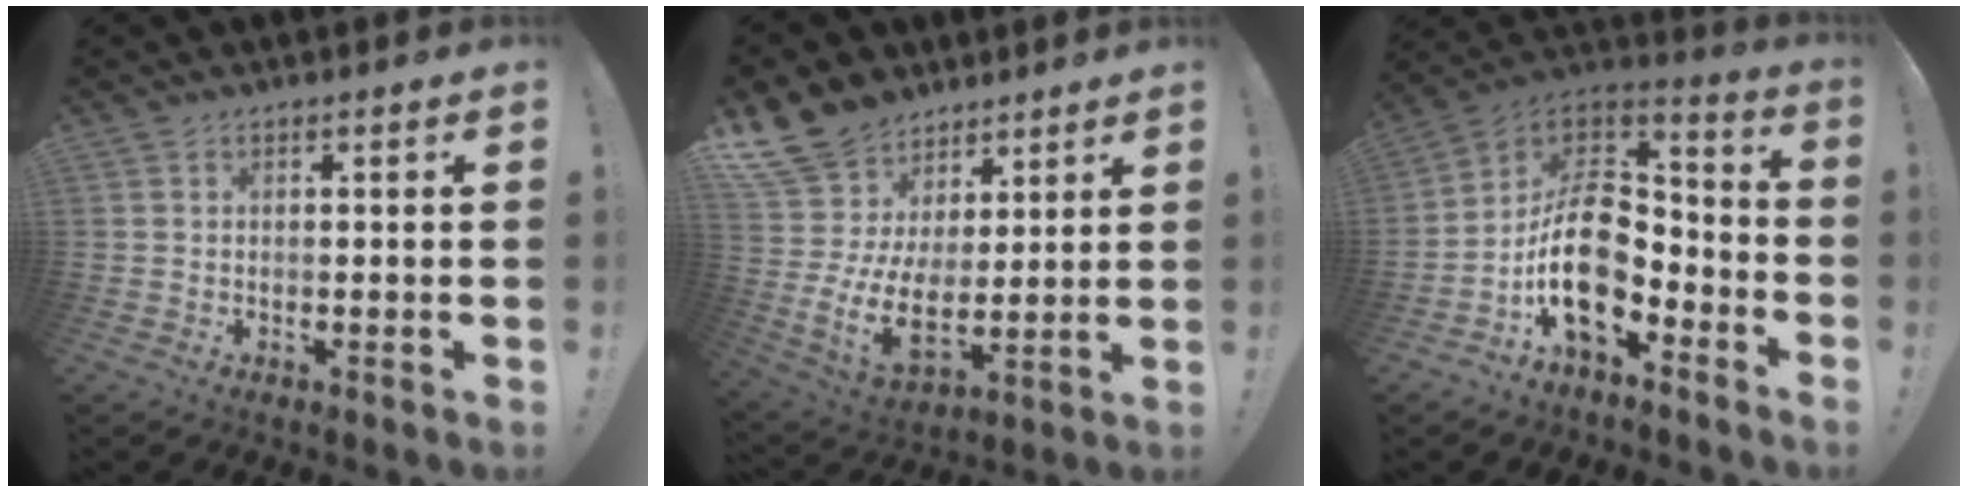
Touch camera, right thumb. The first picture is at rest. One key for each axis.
{"total": 14.9, "fx": 5.5, "fy": 10.9, "fz": 8.5, "tx": -0.174, "ty": -0.059, "tz": 0.111}
{"total": 19.0, "fx": -4.5, "fy": 13.3, "fz": 12.9, "tx": -0.225, "ty": 0.017, "tz": -0.066}